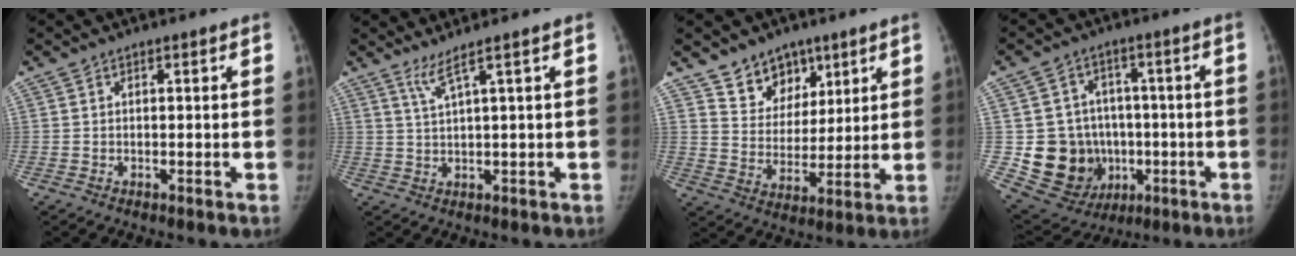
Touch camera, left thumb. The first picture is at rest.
{"total": 2.9, "force": [1.9, -1.0, 2.0], "torque": [-0.049, -0.018, 0.047]}
{"total": 9.8, "force": [6.8, 6.5, 2.4], "torque": [0.010, -0.048, 0.127]}
{"total": 15.0, "force": [-2.1, 13.6, 6.0], "torque": [-0.076, 0.022, -0.008]}